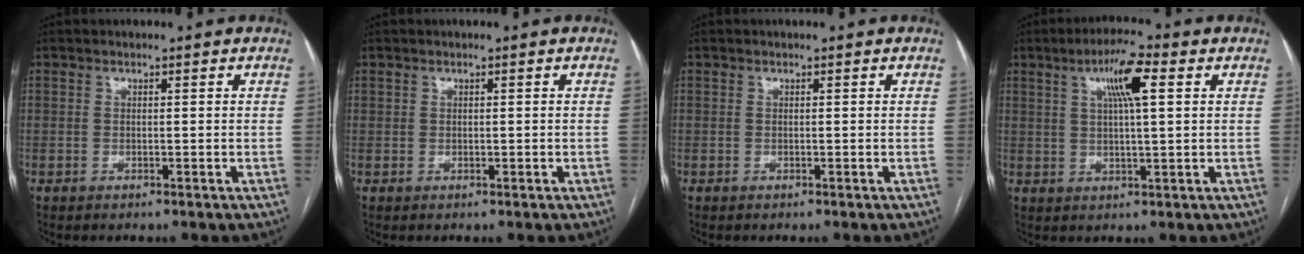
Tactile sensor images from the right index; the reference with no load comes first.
{"total": 0.5, "force": [0.2, 0.4, 0.2], "torque": [-0.005, 0.003, 0.004]}
{"total": 0.0}
{"total": 7.6, "force": [2.9, 0.8, 7.0], "torque": [-0.125, 0.011, 0.047]}